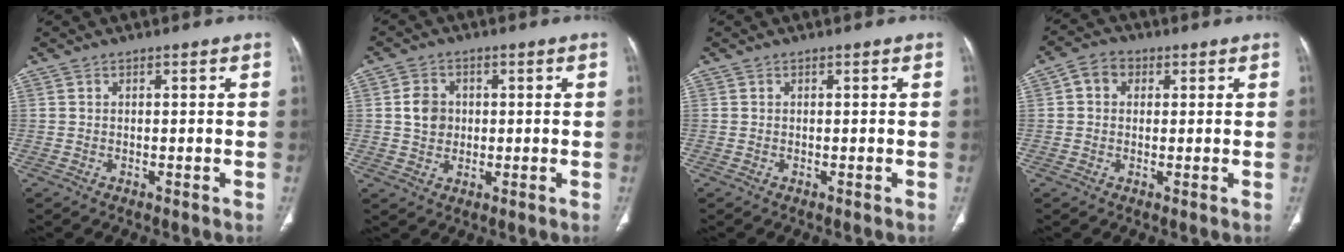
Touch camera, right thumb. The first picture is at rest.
{"total": 5.1, "force": [0.4, 4.4, 2.6], "torque": [-0.029, 0.002, 0.005]}
{"total": 0.0}
{"total": 4.4, "force": [1.0, 3.7, 2.2], "torque": [-0.020, 0.010, 0.011]}